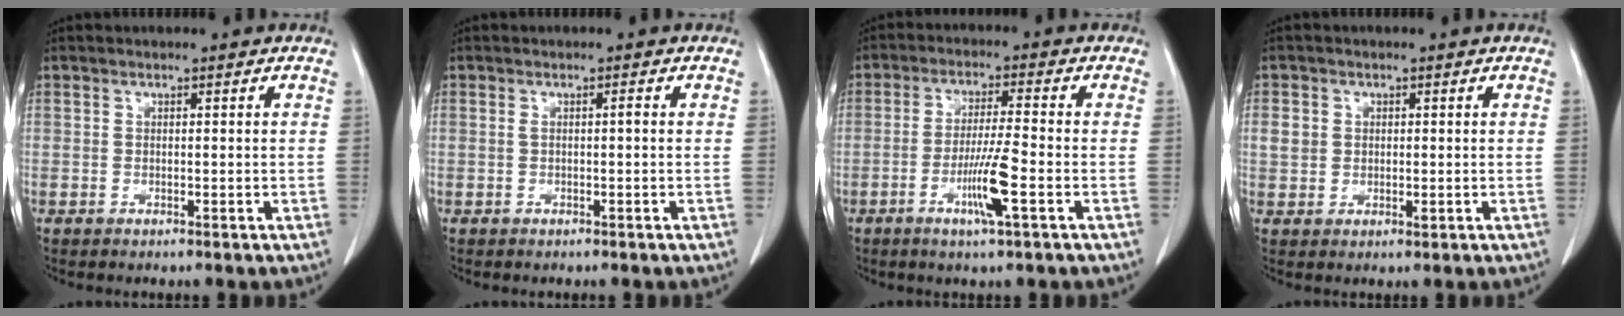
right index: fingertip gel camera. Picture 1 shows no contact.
{"total": 0.9, "force": [0.0, 0.1, 0.9], "torque": [-0.014, 0.002, 0.003]}
{"total": 7.0, "force": [-2.7, -0.3, 6.4], "torque": [-0.124, -0.009, -0.049]}
{"total": 3.3, "force": [0.6, 2.9, 1.5], "torque": [-0.026, 0.006, 0.013]}